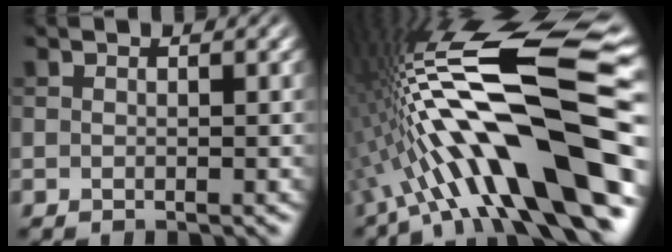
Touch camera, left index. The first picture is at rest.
{"total": 17.5, "force": [-3.6, 3.8, 16.7], "torque": [-0.274, 0.041, -0.073]}